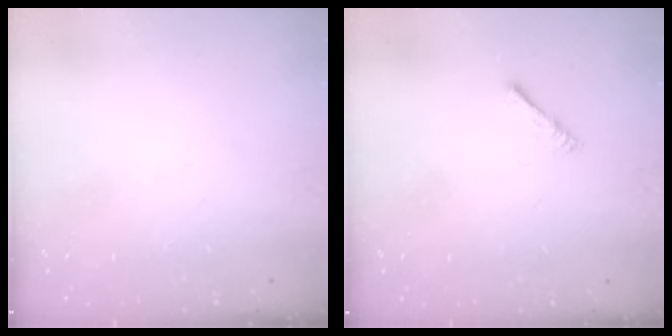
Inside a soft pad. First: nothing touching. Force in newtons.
{"total": 2.2, "press": 2.1, "slide": 0.5}